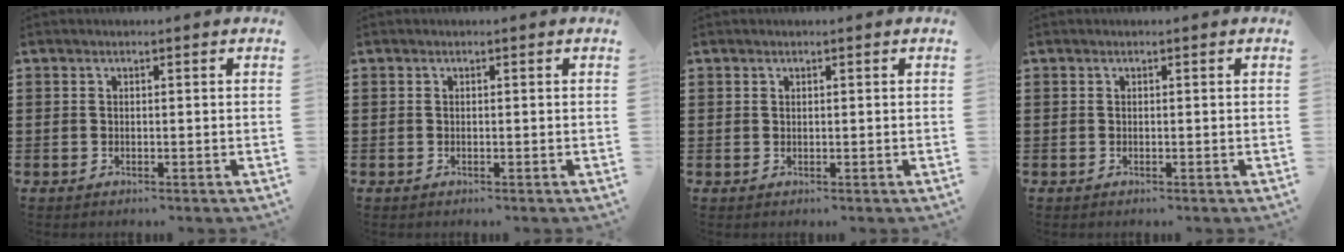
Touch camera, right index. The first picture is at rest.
{"total": 0.0}
{"total": 0.6, "force": [0.4, 0.4, 0.0], "torque": [-0.001, 0.003, 0.007]}
{"total": 0.0}